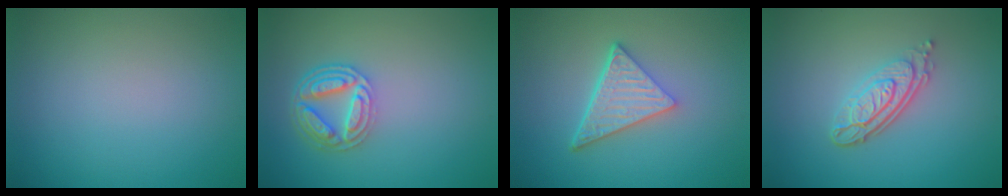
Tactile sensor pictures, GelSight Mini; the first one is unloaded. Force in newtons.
{"total": 4.6, "press": 3.6, "slide": 2.9}
{"total": 4.9, "press": 3.4, "slide": 3.5}
{"total": 4.1, "press": 2.9, "slide": 2.8}